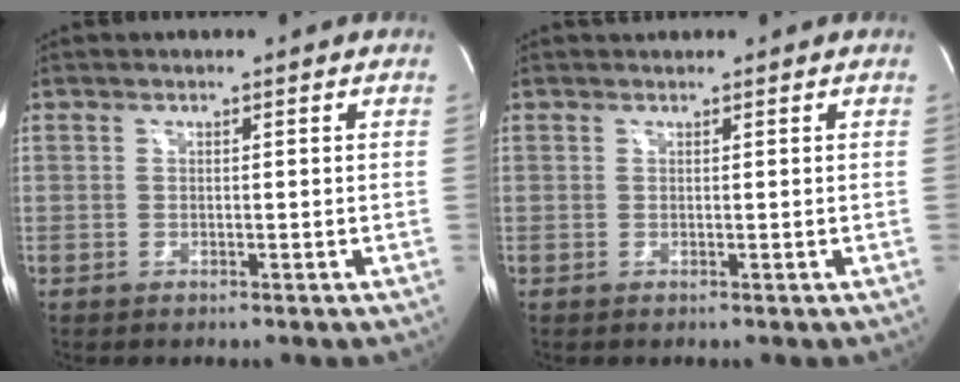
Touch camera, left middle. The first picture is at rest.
{"total": 0.8, "force": [0.8, 0.2, 0.0], "torque": [-0.009, 0.013, 0.015]}